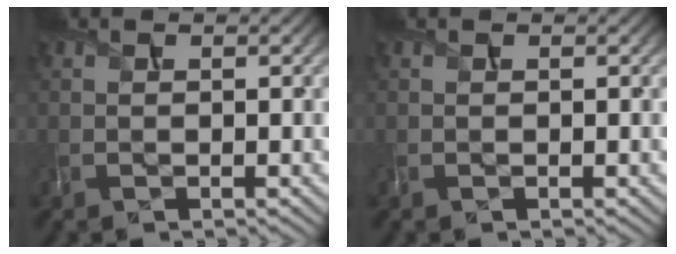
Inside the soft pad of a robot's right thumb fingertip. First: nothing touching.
{"total": 0.0}